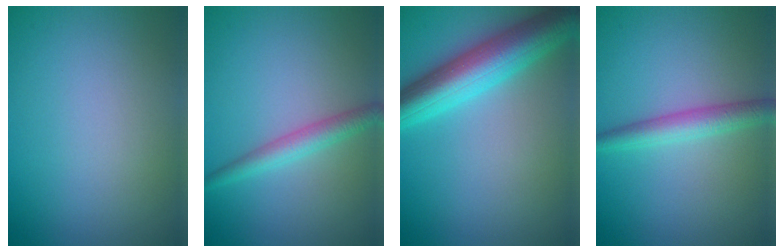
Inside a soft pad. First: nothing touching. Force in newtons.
{"total": 2.5, "press": 2.5, "slide": 0.1}
{"total": 7.7, "press": 7.7, "slide": 0.3}
{"total": 2.9, "press": 2.9, "slide": 0.0}